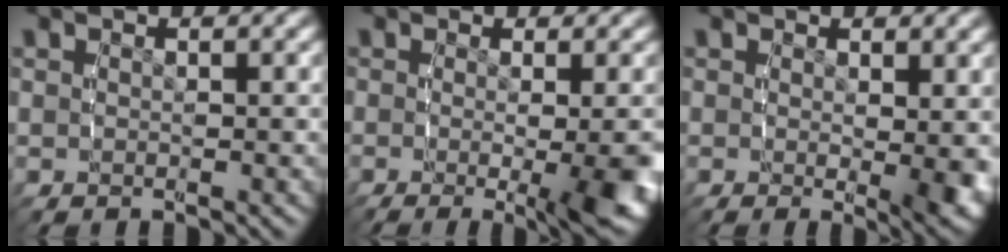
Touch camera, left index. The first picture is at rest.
{"total": 5.6, "force": [-1.7, 0.6, 5.3], "torque": [-0.066, -0.015, -0.029]}
{"total": 2.8, "force": [-0.1, 0.3, 2.8], "torque": [-0.032, -0.018, 0.000]}